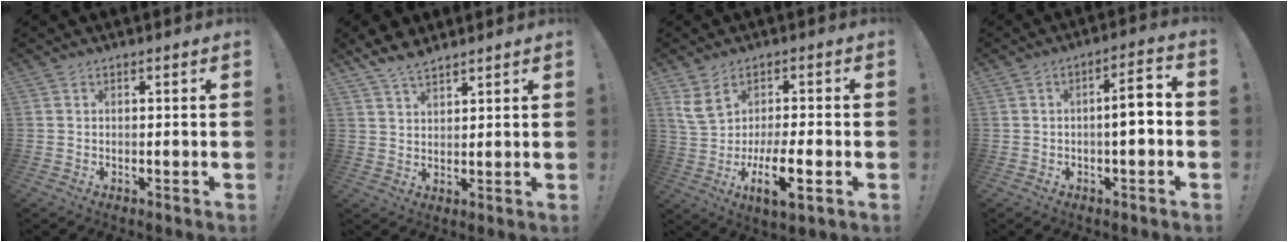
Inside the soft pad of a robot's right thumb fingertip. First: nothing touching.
{"total": 5.9, "force": [5.0, 2.0, 2.5], "torque": [-0.043, -0.027, 0.094]}
{"total": 11.6, "force": [-1.8, 3.5, 10.9], "torque": [-0.200, -0.009, -0.034]}
{"total": 6.7, "force": [-1.4, 1.4, 6.4], "torque": [-0.095, 0.007, -0.029]}